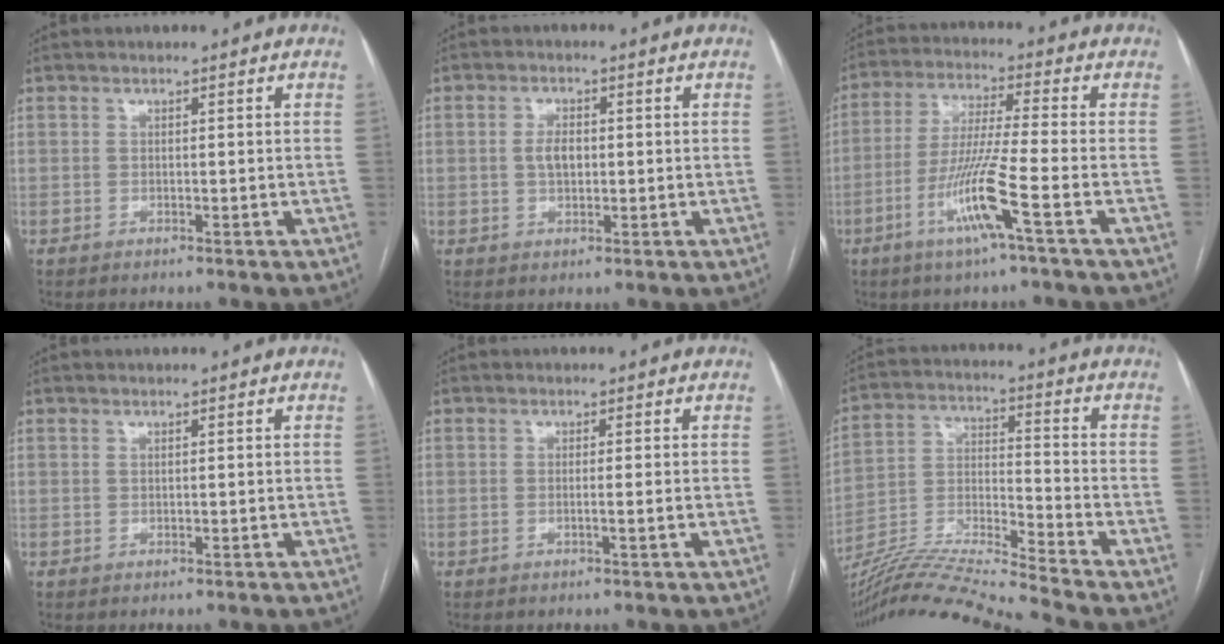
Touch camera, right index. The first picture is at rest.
{"total": 3.2, "force": [0.1, 1.8, 2.7], "torque": [-0.052, 0.006, 0.003]}
{"total": 10.6, "force": [-4.5, -1.0, 9.6], "torque": [-0.191, -0.014, -0.091]}
{"total": 0.0}
{"total": 1.0, "force": [-0.4, -0.4, 0.8], "torque": [-0.009, 0.001, -0.009]}
{"total": 16.7, "force": [-15.4, -2.9, 5.6], "torque": [-0.097, 0.007, -0.278]}